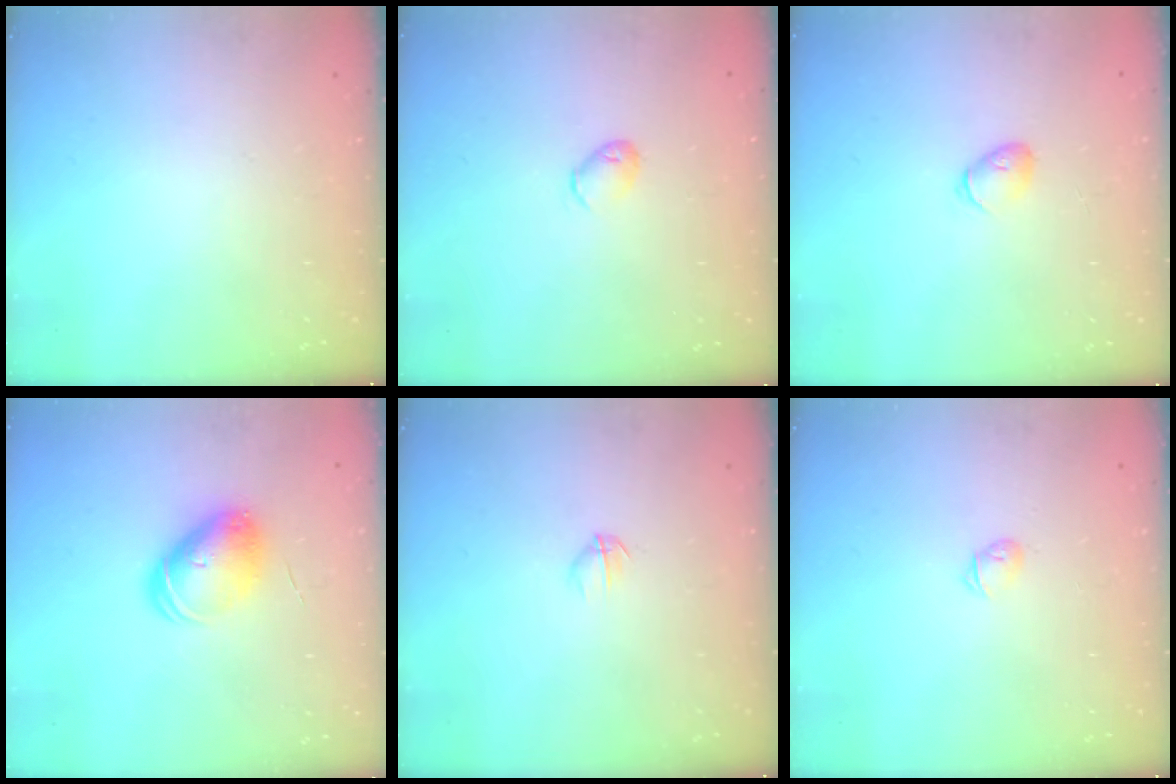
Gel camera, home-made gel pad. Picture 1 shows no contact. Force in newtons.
{"total": 4.8, "press": 4.7, "slide": 1.0}
{"total": 5.0, "press": 4.9, "slide": 1.2}
{"total": 7.9, "press": 7.9, "slide": 1.2}
{"total": 2.7, "press": 2.6, "slide": 0.8}
{"total": 2.8, "press": 2.7, "slide": 0.6}